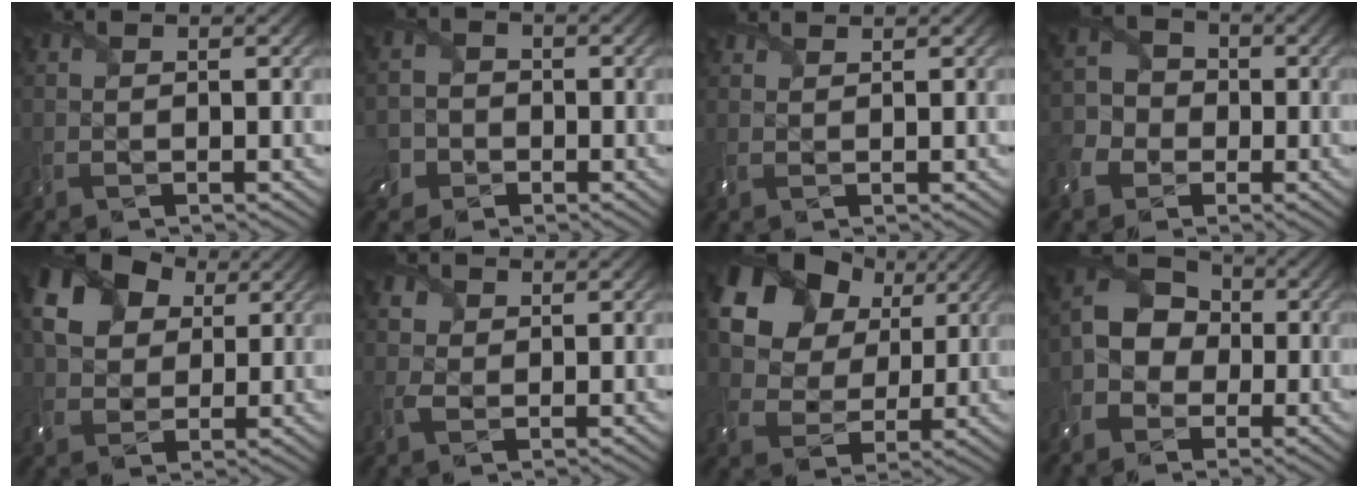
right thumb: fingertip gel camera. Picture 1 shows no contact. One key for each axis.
{"total": 4.7, "fx": -2.2, "fy": 3.9, "fz": 1.4, "tx": -0.033, "ty": -0.007, "tz": -0.054}
{"total": 1.4, "fx": 1.3, "fy": 0.2, "fz": 0.4, "tx": -0.019, "ty": 0.004, "tz": 0.029}
{"total": 6.8, "fx": -2.9, "fy": 5.7, "fz": 2.5, "tx": -0.063, "ty": -0.012, "tz": -0.067}
{"total": 10.8, "fx": 4.1, "fy": 7.8, "fz": 6.2, "tx": -0.156, "ty": 0.015, "tz": 0.067}
{"total": 2.1, "fx": 0.6, "fy": 1.8, "fz": 0.9, "tx": -0.029, "ty": 0.001, "tz": 0.008}
{"total": 18.5, "fx": 8.9, "fy": 13.4, "fz": 9.1, "tx": -0.241, "ty": 0.066, "tz": 0.183}
{"total": 7.9, "fx": -1.9, "fy": 6.7, "fz": 3.6, "tx": -0.070, "ty": -0.007, "tz": -0.051}